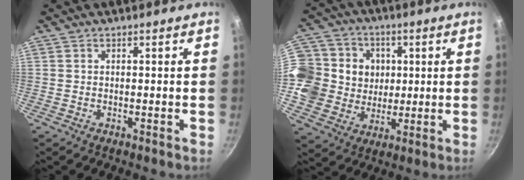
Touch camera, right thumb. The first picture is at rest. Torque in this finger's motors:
{"motor_torque": [-0.62, 0.85, 0.07, -0.04, 0.07]}